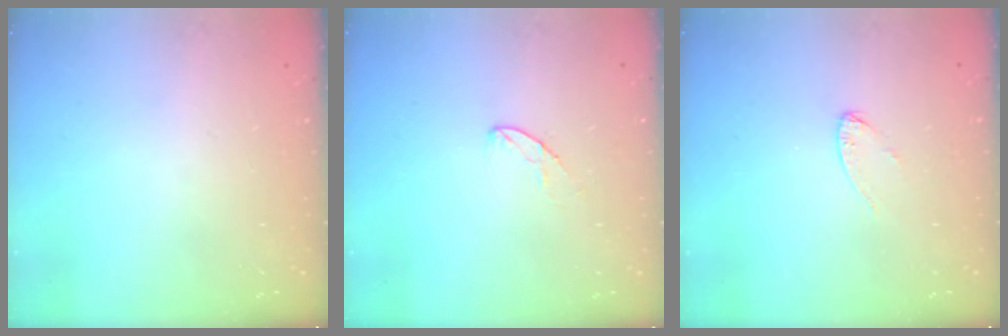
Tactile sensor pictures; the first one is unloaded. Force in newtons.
{"total": 4.9, "press": 4.9, "slide": 0.5}
{"total": 3.9, "press": 3.9, "slide": 0.3}